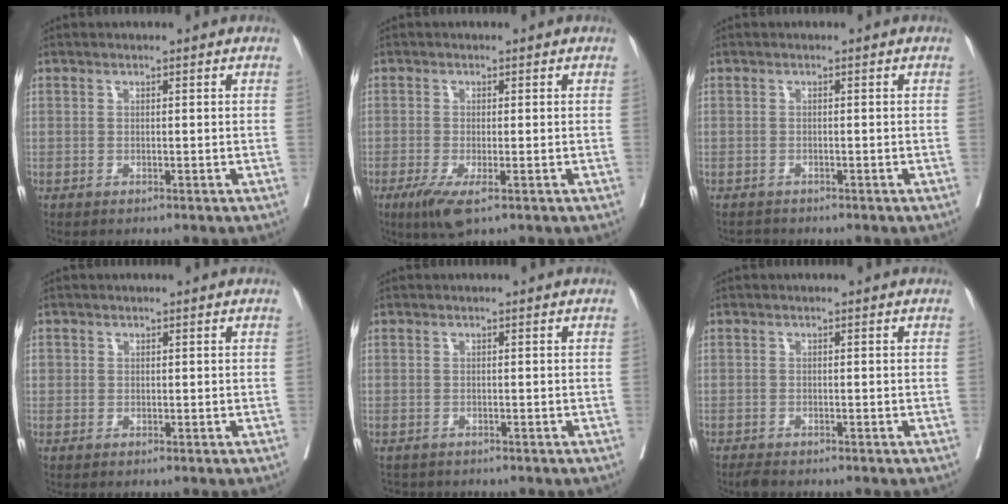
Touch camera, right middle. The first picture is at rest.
{"total": 4.5, "force": [-2.3, 0.8, 3.8], "torque": [-0.069, -0.014, -0.038]}
{"total": 0.9, "force": [-0.9, 0.3, -0.3], "torque": [0.001, -0.004, -0.015]}
{"total": 1.0, "force": [0.2, 0.9, 0.2], "torque": [0.004, 0.006, 0.003]}
{"total": 2.2, "force": [-2.0, 0.9, 0.1], "torque": [-0.010, -0.006, -0.031]}
{"total": 1.3, "force": [-1.2, 0.2, 0.4], "torque": [-0.012, -0.004, -0.020]}